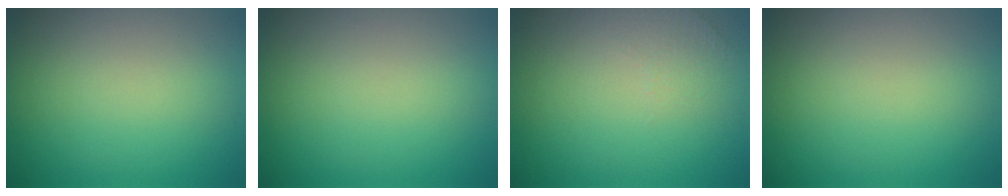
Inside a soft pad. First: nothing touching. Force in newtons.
{"total": 0.0}
{"total": 1.0, "press": 0.5, "slide": 0.9}
{"total": 0.0}